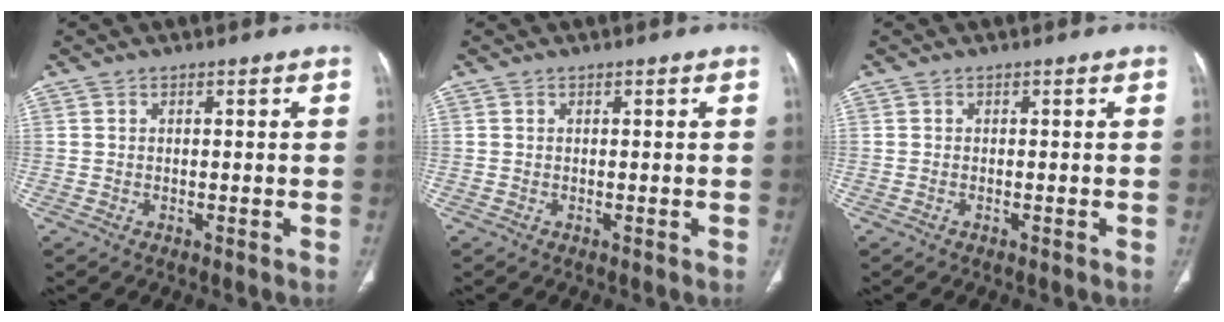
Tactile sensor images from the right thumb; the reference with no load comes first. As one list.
[{"total": 0.0}, {"total": 0.0}]